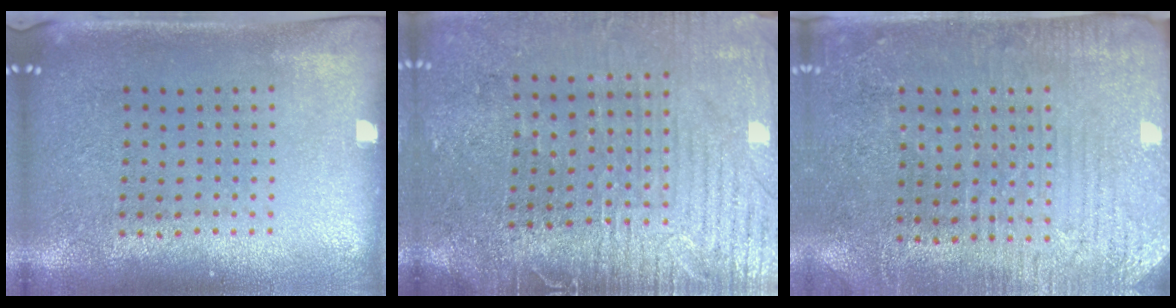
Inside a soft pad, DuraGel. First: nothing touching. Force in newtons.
{"total": 3.7, "press": 3.4, "slide": 1.5}
{"total": 2.9, "press": 2.8, "slide": 0.6}